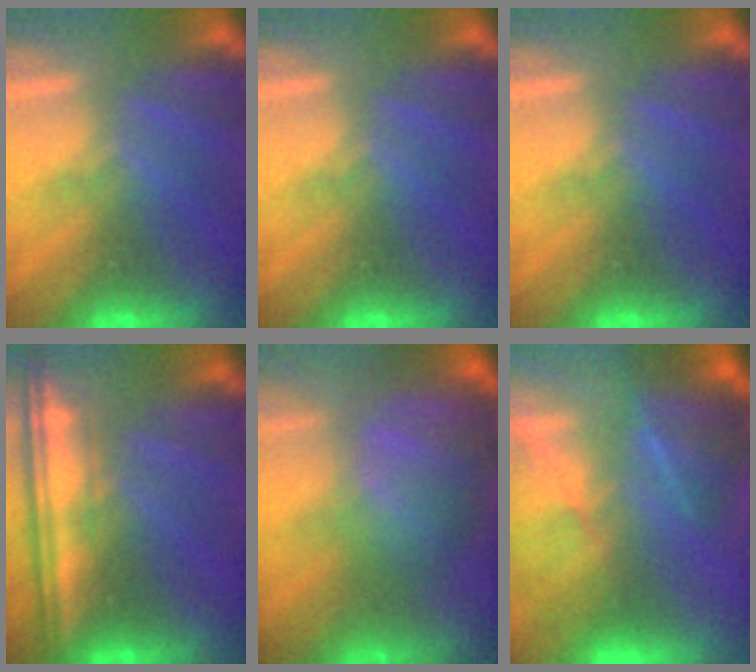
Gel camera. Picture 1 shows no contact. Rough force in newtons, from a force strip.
{"total": 0.0}
{"total": 0.0}
{"total": 7.8}
{"total": 9.1}
{"total": 7.8}